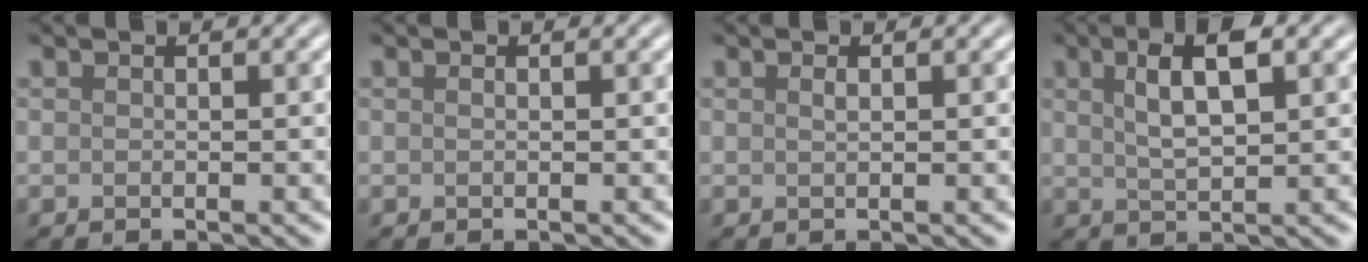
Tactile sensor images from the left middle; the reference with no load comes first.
{"total": 0.0}
{"total": 0.5, "force": [0.2, 0.2, 0.5], "torque": [-0.011, 0.001, 0.005]}
{"total": 4.7, "force": [1.7, 1.6, 4.1], "torque": [-0.077, 0.006, 0.030]}